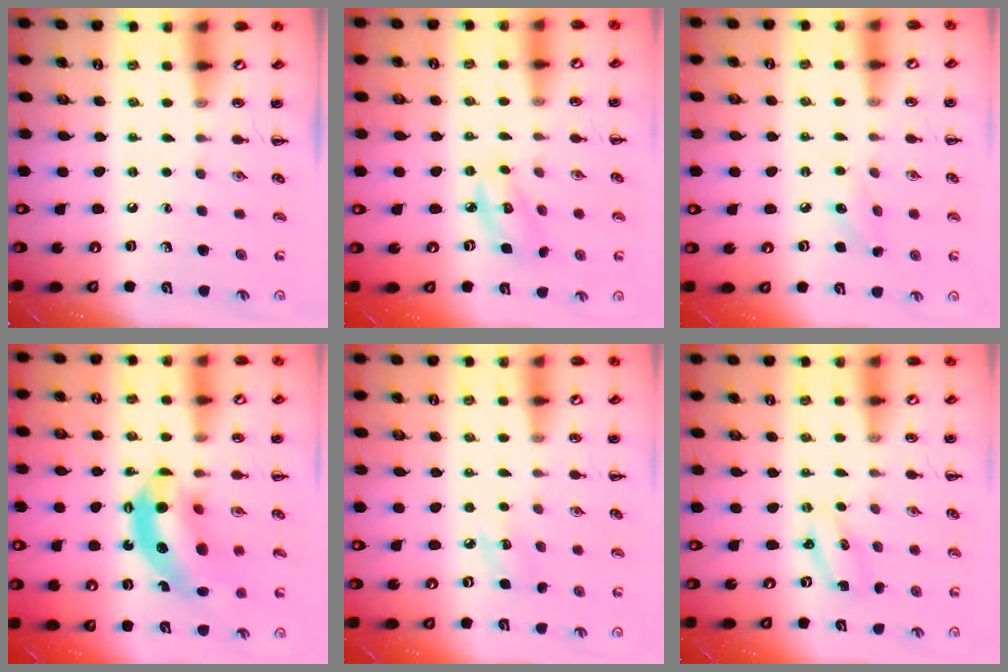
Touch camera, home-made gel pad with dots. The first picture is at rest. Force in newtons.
{"total": 4.3, "press": 4.3, "slide": 0.5}
{"total": 7.4, "press": 7.2, "slide": 1.6}
{"total": 12.6, "press": 12.1, "slide": 3.4}
{"total": 5.8, "press": 5.6, "slide": 1.5}
{"total": 2.1, "press": 2.1, "slide": 0.6}